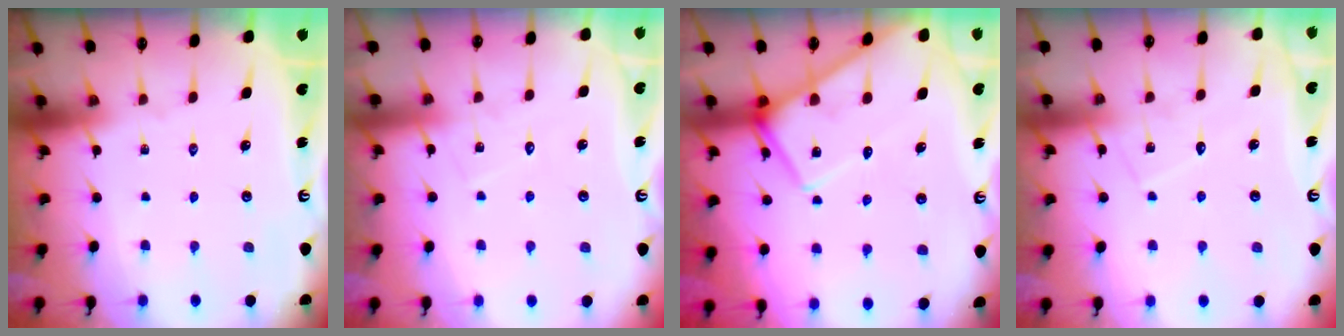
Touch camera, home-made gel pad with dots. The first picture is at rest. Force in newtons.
{"total": 4.6, "press": 4.5, "slide": 0.5}
{"total": 9.9, "press": 9.8, "slide": 1.1}
{"total": 5.9, "press": 5.9, "slide": 0.5}